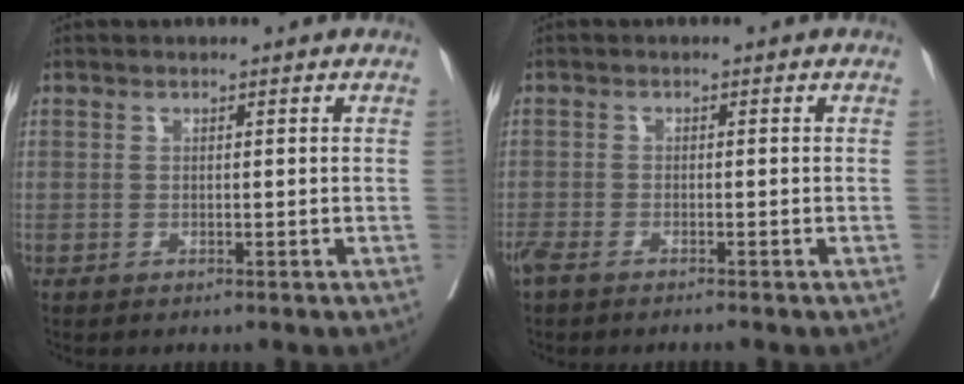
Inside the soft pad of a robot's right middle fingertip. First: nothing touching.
{"total": 3.4, "force": [-2.9, 0.3, 1.8], "torque": [-0.034, -0.005, -0.052]}